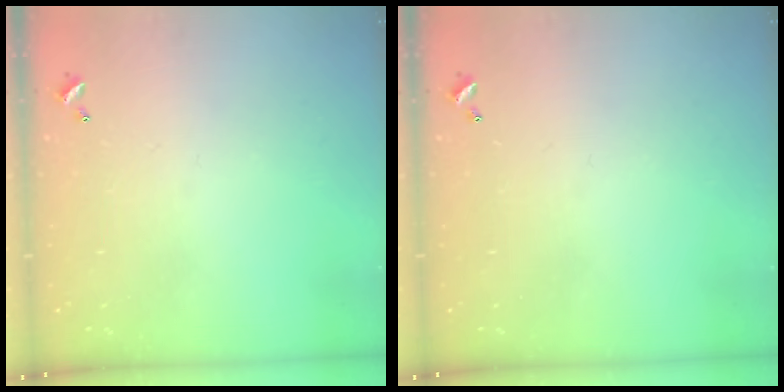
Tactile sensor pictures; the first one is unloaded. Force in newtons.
{"total": 0.0}